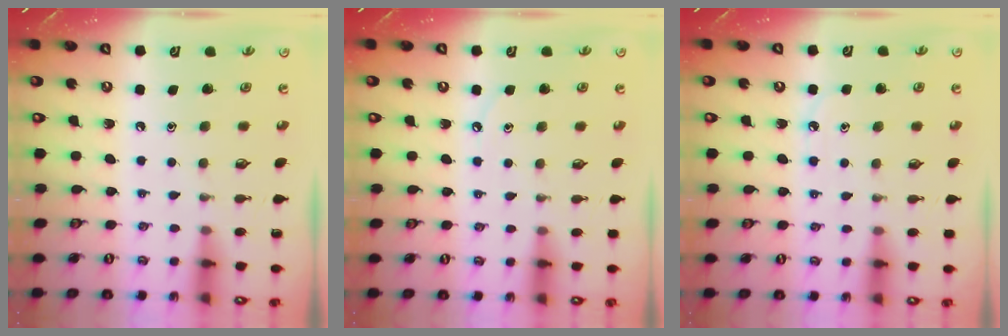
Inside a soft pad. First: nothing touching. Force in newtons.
{"total": 3.2, "press": 3.1, "slide": 0.5}
{"total": 4.3, "press": 4.3, "slide": 0.3}